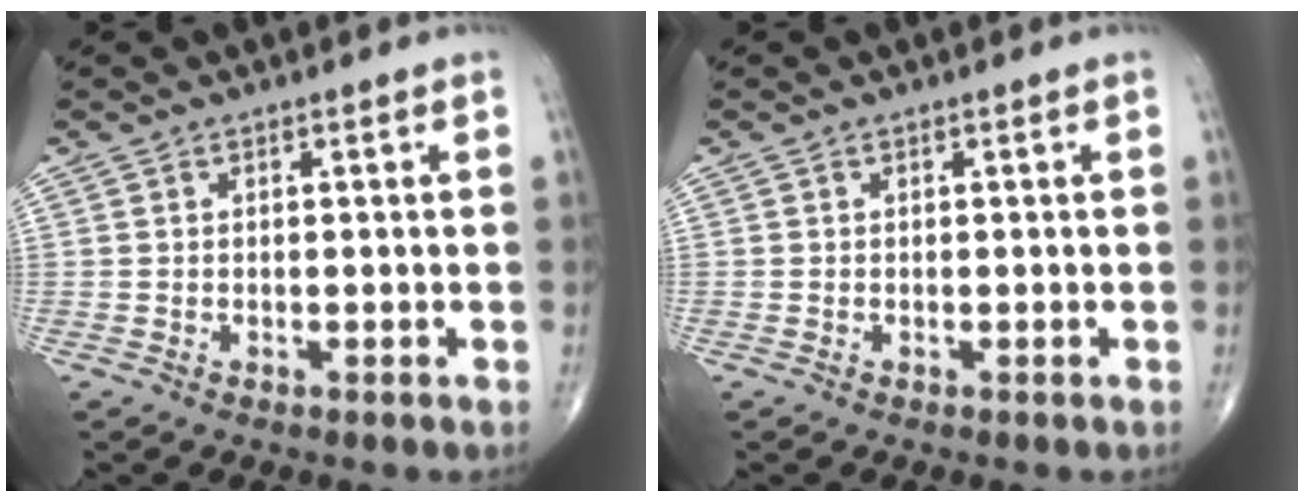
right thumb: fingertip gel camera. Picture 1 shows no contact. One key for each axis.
{"total": 0.0}